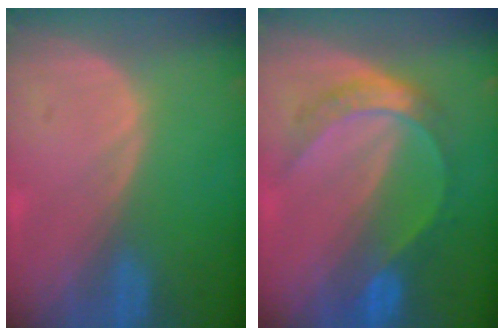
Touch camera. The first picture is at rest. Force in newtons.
{"total": 6.1, "press": 6.1, "slide": 0.3}